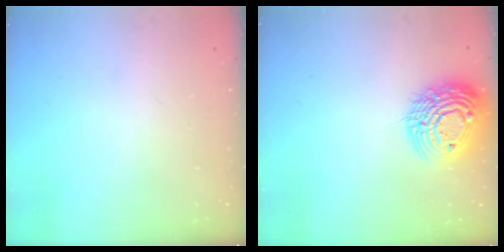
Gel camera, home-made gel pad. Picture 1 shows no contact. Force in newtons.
{"total": 17.3, "press": 17.2, "slide": 1.7}